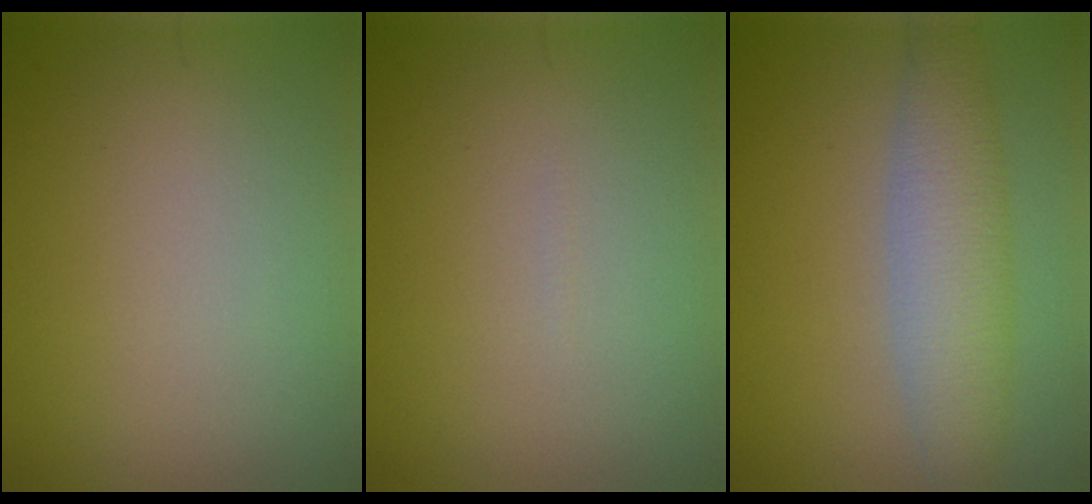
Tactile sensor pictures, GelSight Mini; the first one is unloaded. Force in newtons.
{"total": 0.0}
{"total": 4.6, "press": 4.6, "slide": 0.1}